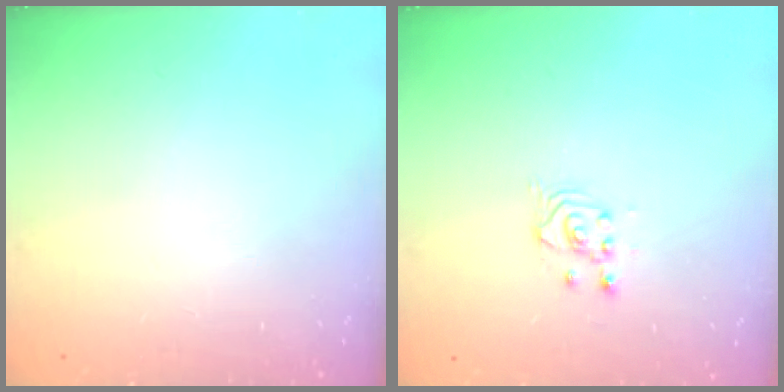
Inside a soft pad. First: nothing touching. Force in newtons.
{"total": 2.7, "press": 2.7, "slide": 0.3}